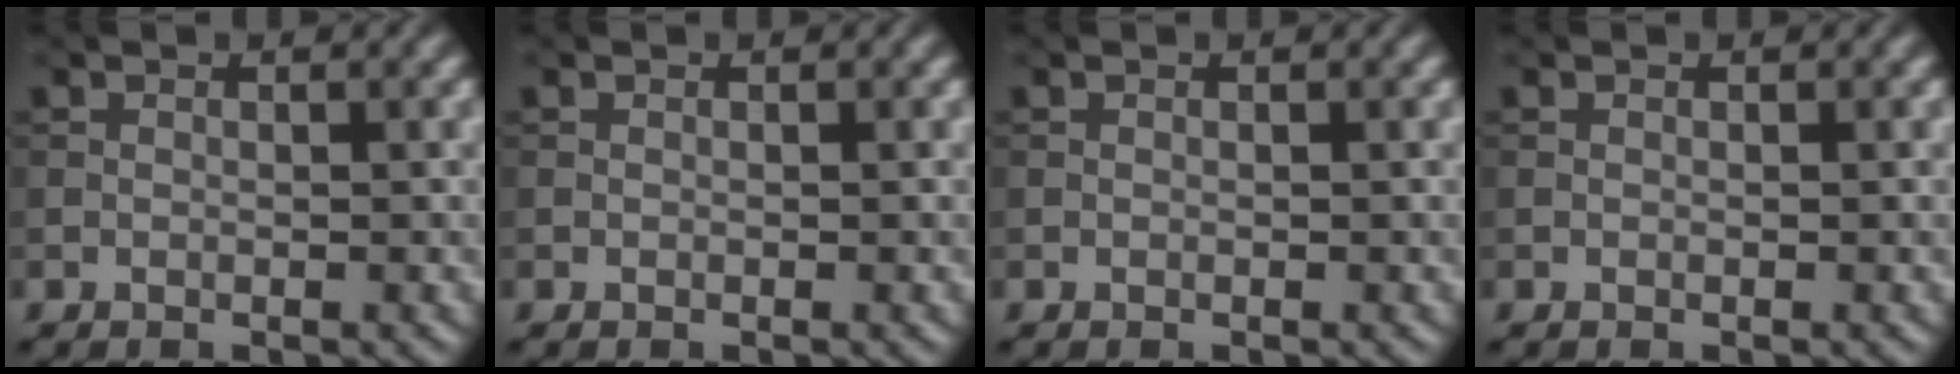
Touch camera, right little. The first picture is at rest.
{"total": 0.0}
{"total": 0.0}
{"total": 0.0}